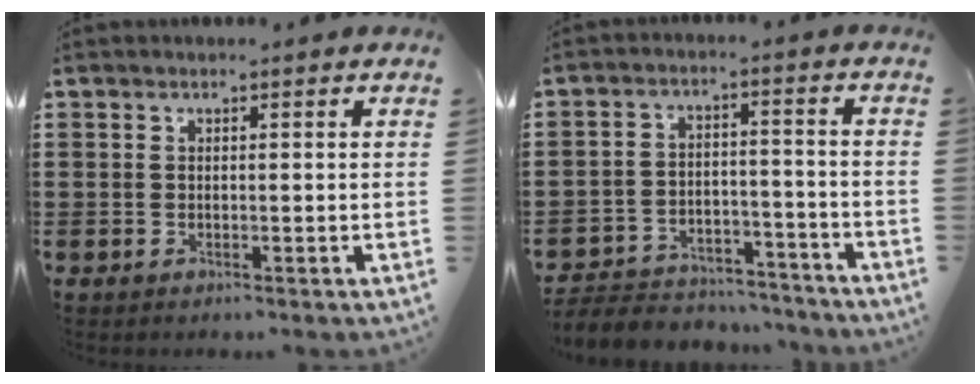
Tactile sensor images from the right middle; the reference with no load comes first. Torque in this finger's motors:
{"motor_torque": [0.26, -0.09, 0.42, 0.09]}